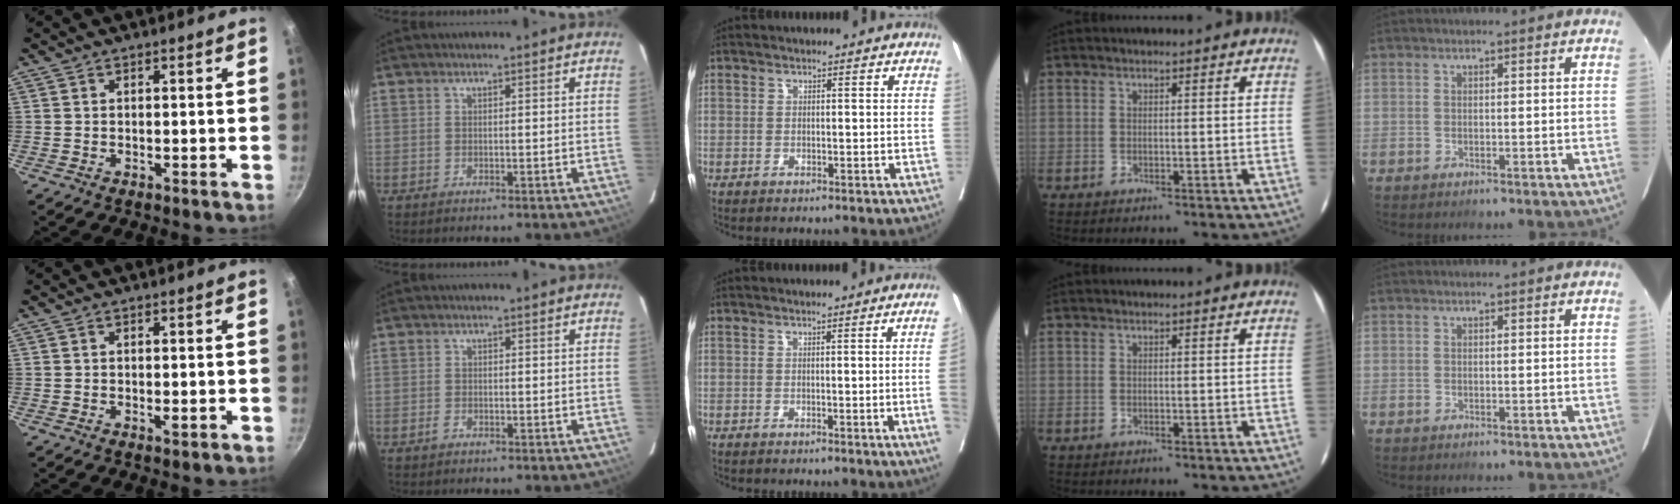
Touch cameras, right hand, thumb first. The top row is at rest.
{"thumb": {"total": 1.0, "force": [-0.3, 0.5, 0.8], "torque": [-0.009, -0.001, -0.005]}, "index": {"total": 0.8, "force": [-0.5, 0.4, 0.4], "torque": [-0.012, -0.001, -0.005]}, "middle": {"total": 3.8, "force": [-0.5, -1.4, 3.5], "torque": [-0.038, -0.008, -0.005]}}